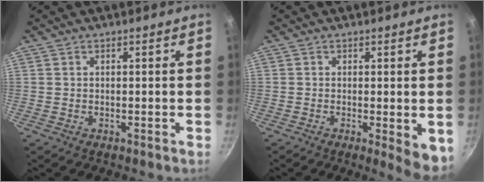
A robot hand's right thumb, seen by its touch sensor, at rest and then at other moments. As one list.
[{"total": 5.3, "force": [-0.8, 1.5, 5.0], "torque": [-0.057, -0.010, -0.007]}]